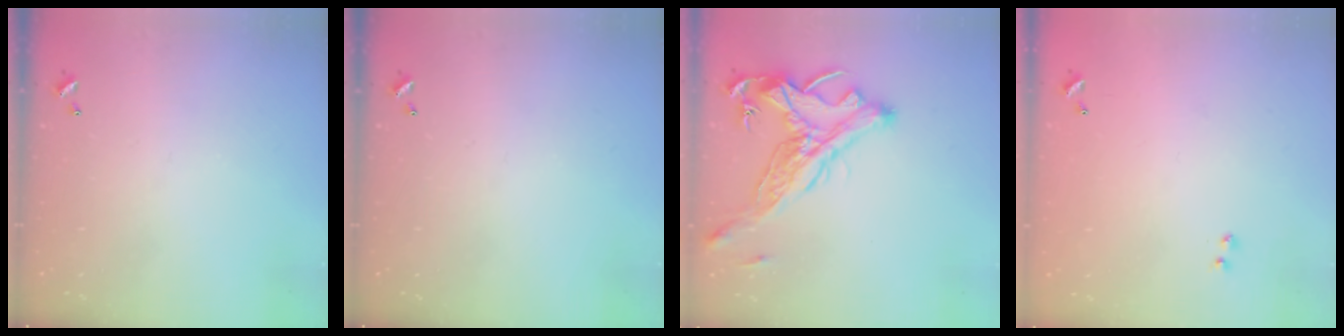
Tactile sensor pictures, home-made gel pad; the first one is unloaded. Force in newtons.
{"total": 0.0}
{"total": 5.4, "press": 5.1, "slide": 1.8}
{"total": 8.9, "press": 8.9, "slide": 0.4}